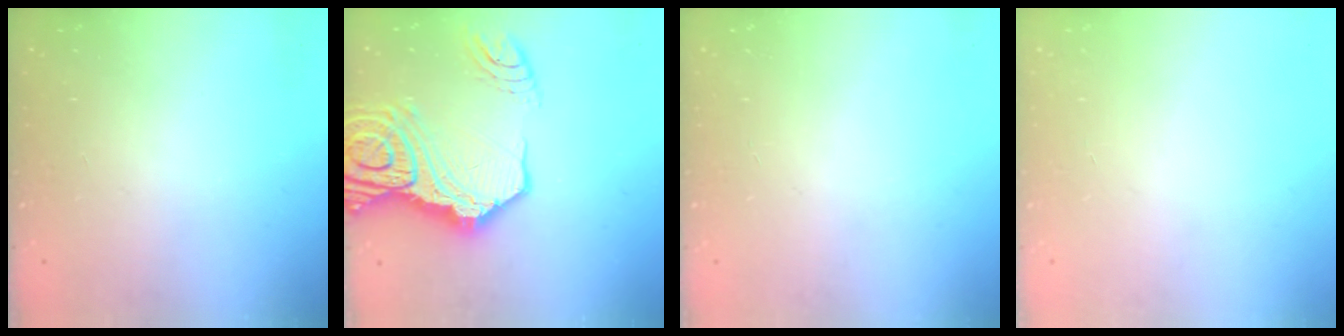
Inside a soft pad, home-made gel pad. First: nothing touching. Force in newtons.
{"total": 25.6, "press": 25.4, "slide": 3.6}
{"total": 0.0}
{"total": 0.0}